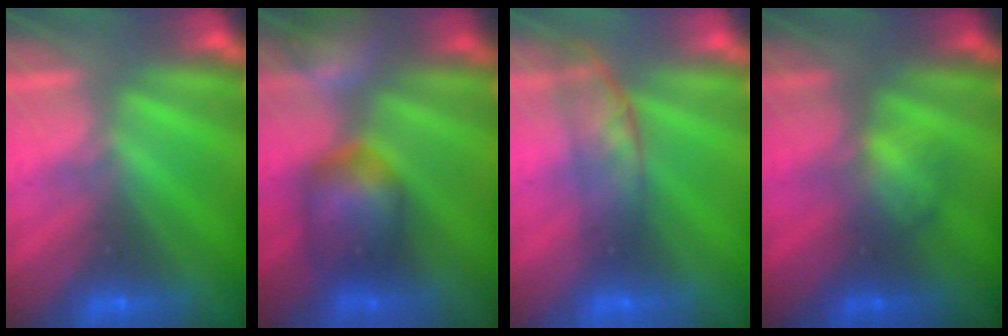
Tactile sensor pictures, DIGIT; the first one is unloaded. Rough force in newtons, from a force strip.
{"total": 7.3}
{"total": 2.7}
{"total": 2.0}